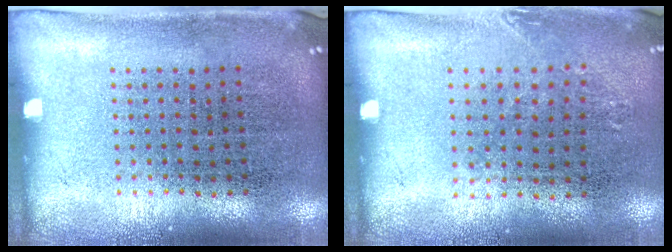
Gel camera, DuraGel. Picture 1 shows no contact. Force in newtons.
{"total": 0.8, "press": 0.8, "slide": 0.1}